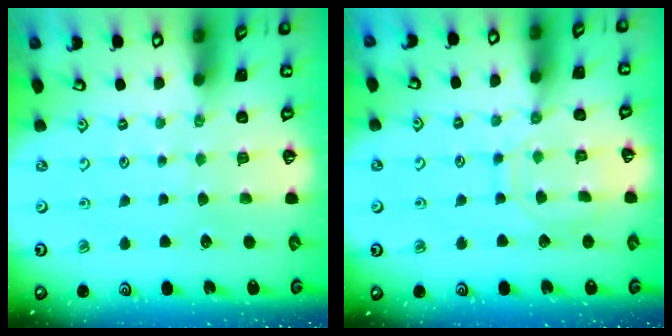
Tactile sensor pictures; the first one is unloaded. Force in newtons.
{"total": 9.9, "press": 9.9, "slide": 0.6}